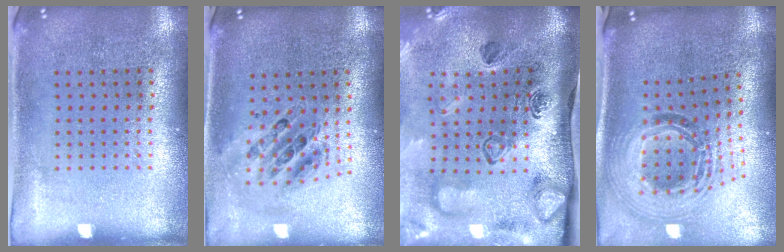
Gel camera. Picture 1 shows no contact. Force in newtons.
{"total": 0.9, "press": 0.9, "slide": 0.1}
{"total": 4.5, "press": 3.1, "slide": 3.3}
{"total": 1.9, "press": 1.5, "slide": 1.1}